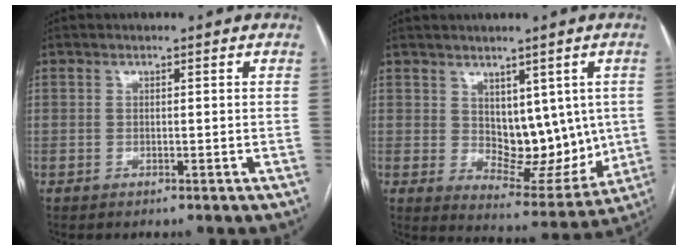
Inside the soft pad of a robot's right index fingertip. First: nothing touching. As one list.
[{"total": 10.1, "force": [1.6, 6.2, 7.9], "torque": [-0.091, 0.000, 0.046]}]